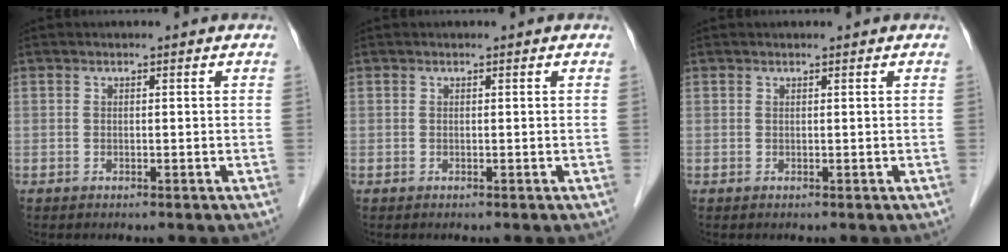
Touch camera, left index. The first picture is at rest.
{"total": 0.0}
{"total": 0.0}